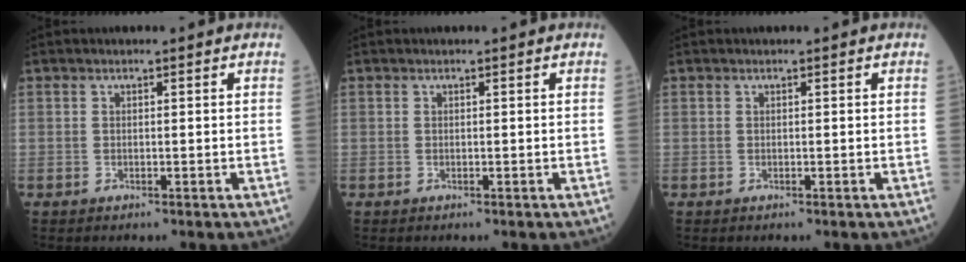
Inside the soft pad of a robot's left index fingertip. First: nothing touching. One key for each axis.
{"total": 0.0}
{"total": 0.0}